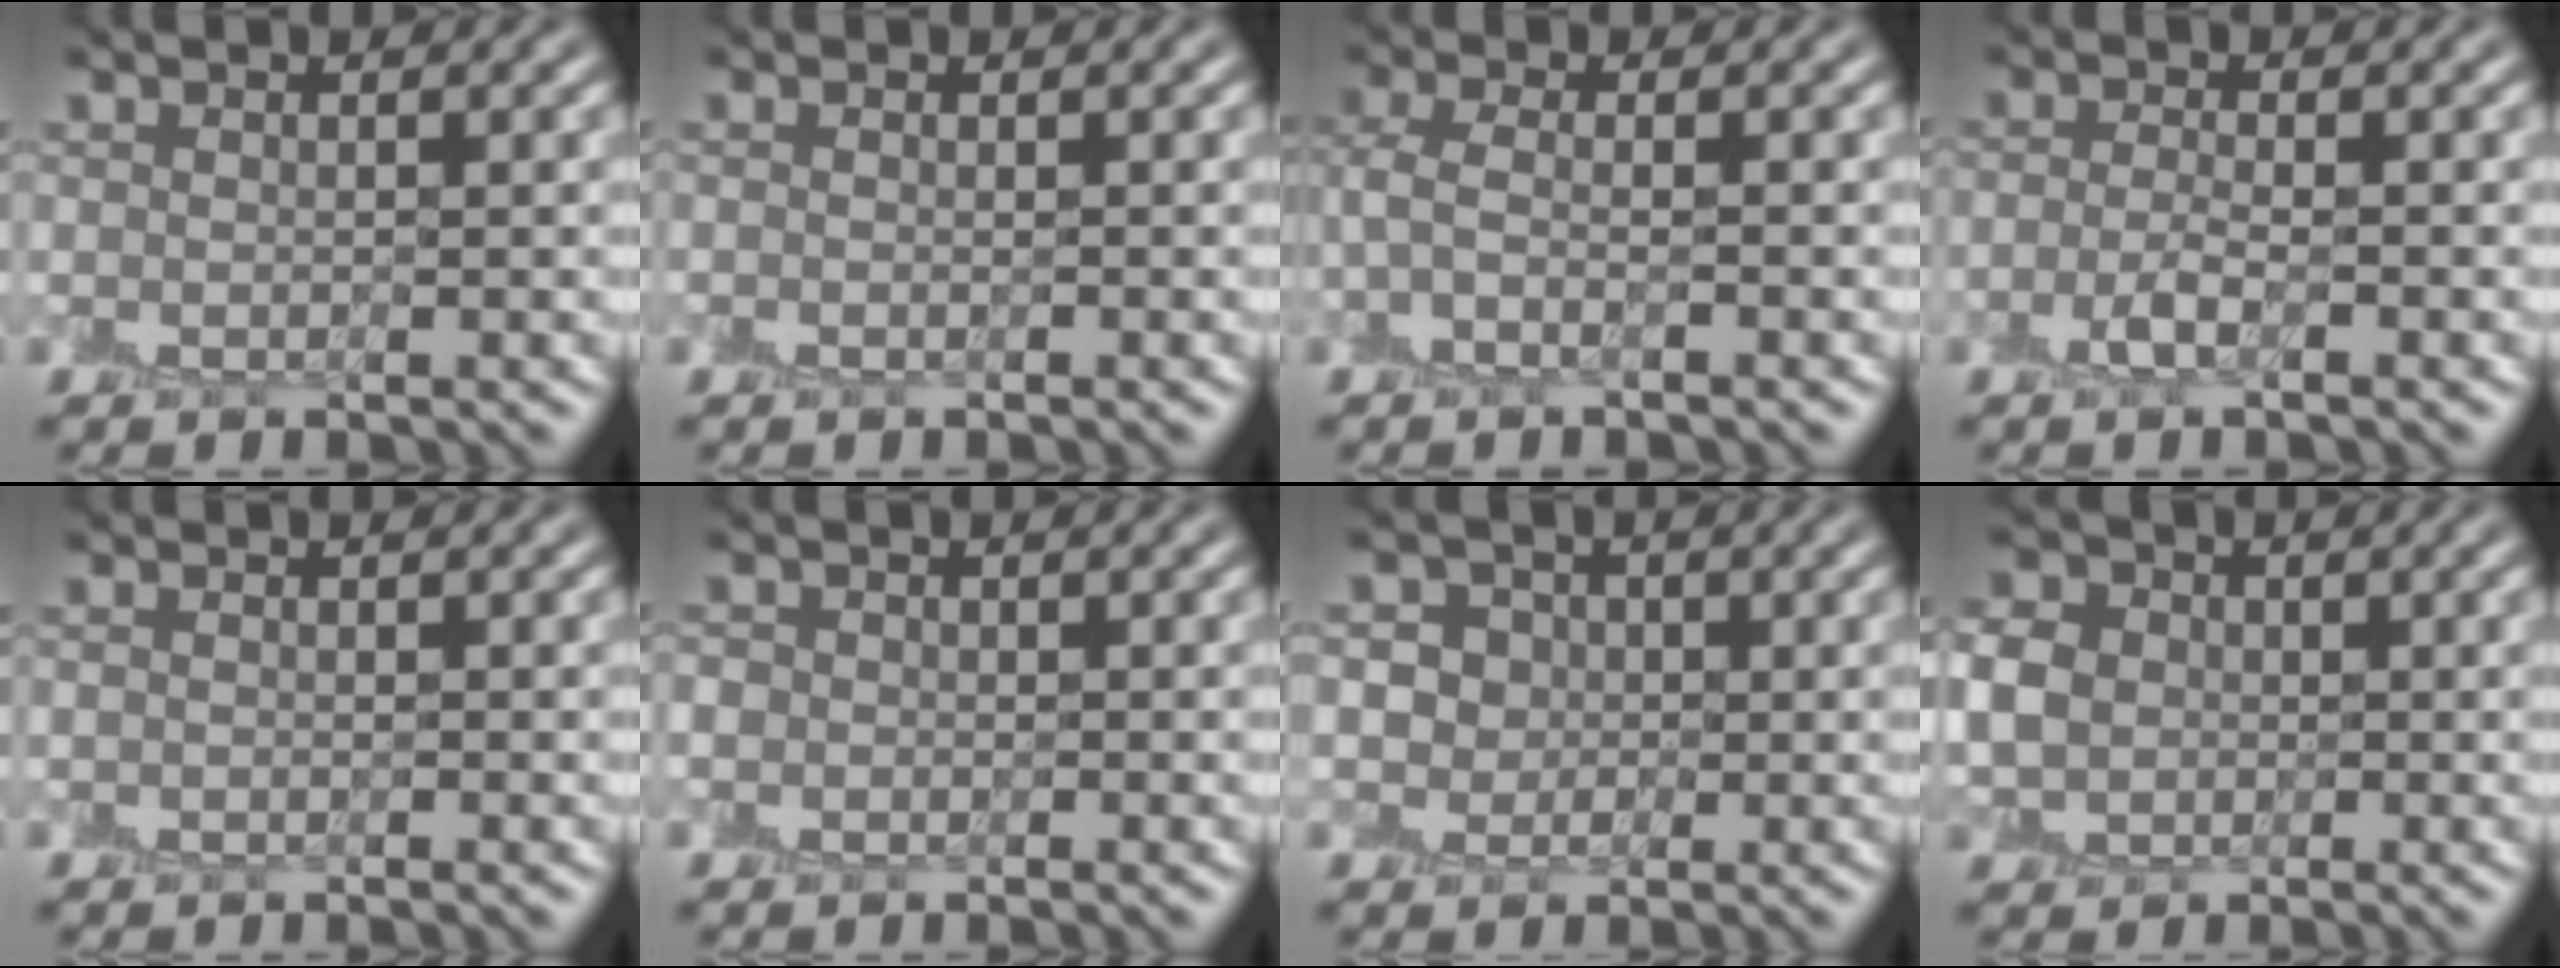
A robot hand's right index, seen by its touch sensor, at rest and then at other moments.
{"total": 0.0}
{"total": 1.7, "force": [-0.5, 0.6, 1.5], "torque": [-0.039, 0.003, -0.012]}
{"total": 1.6, "force": [-1.0, 0.4, 1.1], "torque": [-0.026, 0.001, -0.022]}
{"total": 0.0}
{"total": 1.0, "force": [-0.2, 1.0, 0.1], "torque": [0.000, 0.002, -0.003]}
{"total": 3.6, "force": [0.7, 3.3, 1.1], "torque": [-0.005, 0.012, -0.002]}
{"total": 4.4, "force": [0.1, 3.9, 2.1], "torque": [-0.056, 0.007, 0.000]}